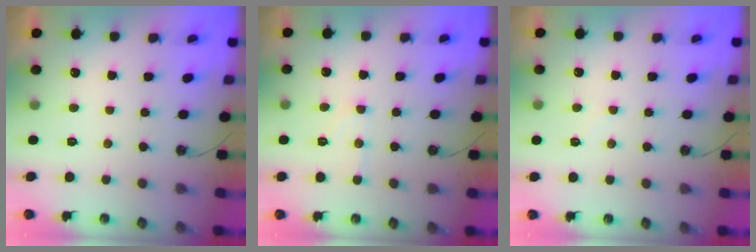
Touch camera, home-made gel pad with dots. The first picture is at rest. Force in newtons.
{"total": 7.9, "press": 7.9, "slide": 0.6}
{"total": 3.9, "press": 3.8, "slide": 0.5}